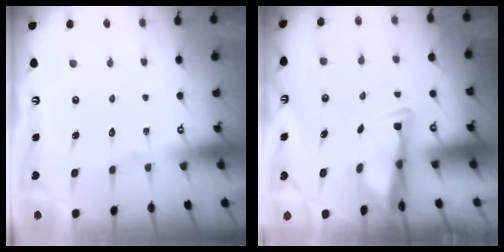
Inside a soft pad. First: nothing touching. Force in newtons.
{"total": 2.9, "press": 2.8, "slide": 0.9}